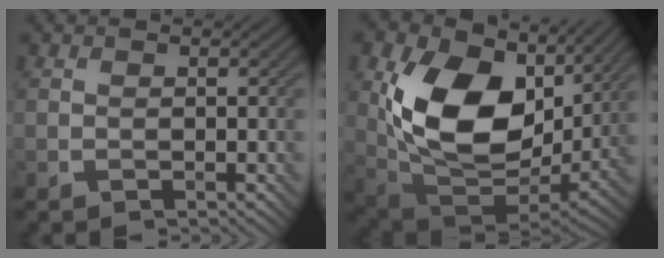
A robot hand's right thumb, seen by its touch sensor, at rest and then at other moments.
{"total": 17.0, "force": [4.2, 11.4, 11.9], "torque": [-0.226, -0.005, 0.083]}